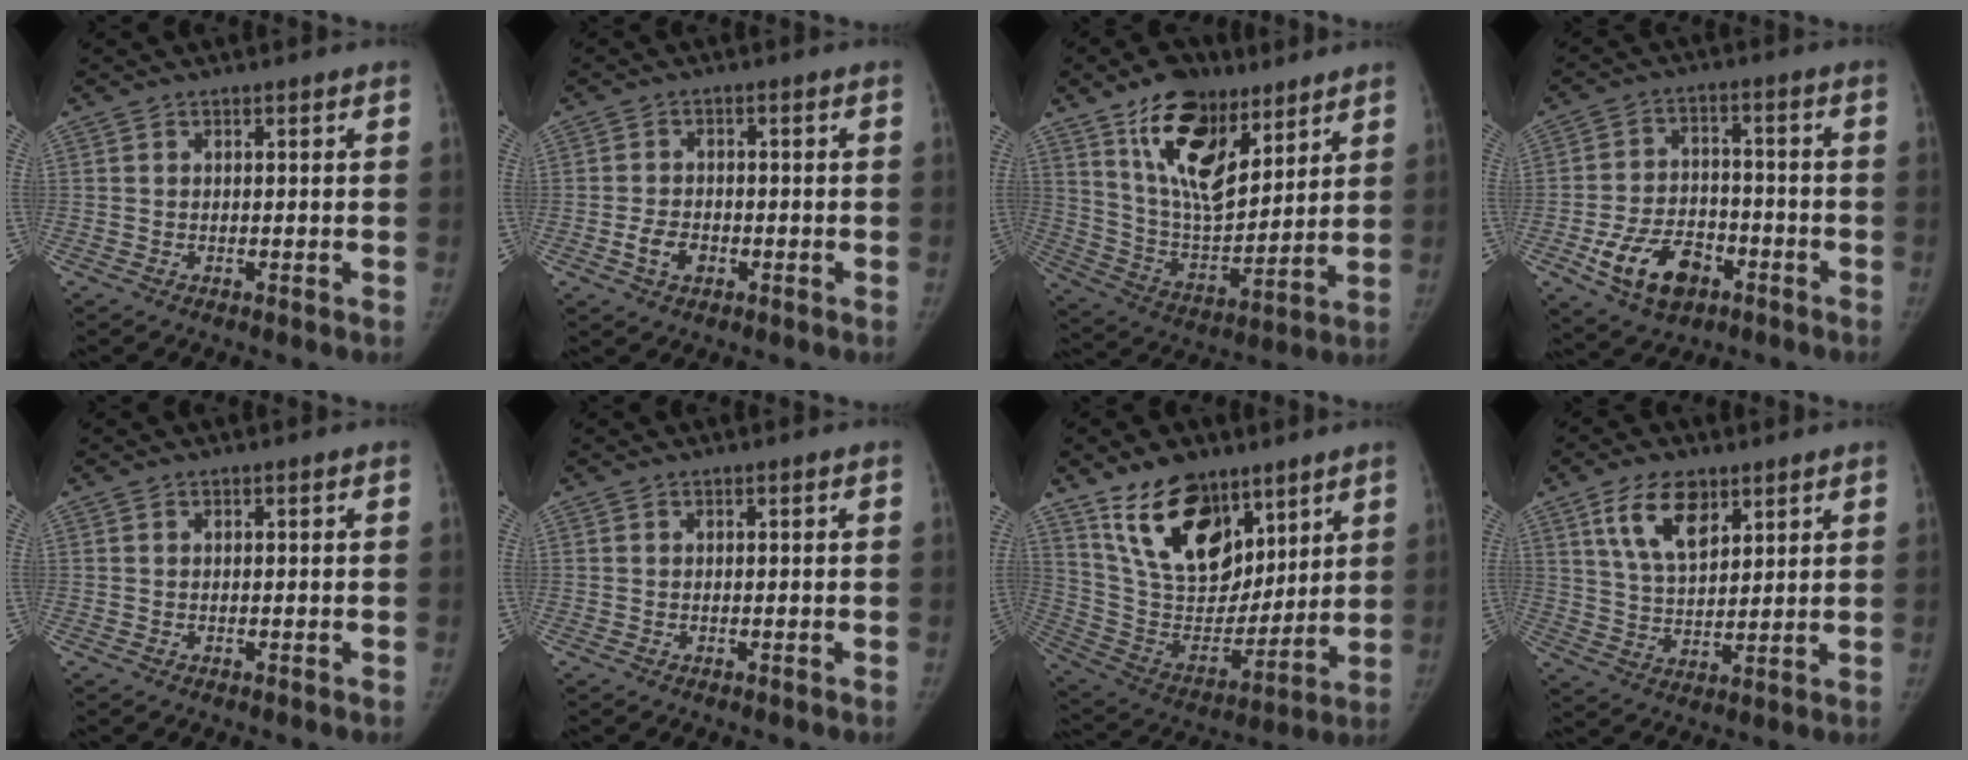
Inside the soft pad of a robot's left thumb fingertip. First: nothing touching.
{"total": 4.0, "force": [-1.6, 2.9, 2.3], "torque": [-0.034, 0.013, -0.027]}
{"total": 18.7, "force": [10.9, 9.4, 12.0], "torque": [-0.158, -0.057, 0.203]}
{"total": 12.4, "force": [-5.8, 8.0, 7.5], "torque": [-0.110, 0.030, -0.091]}
{"total": 0.0}
{"total": 0.0}
{"total": 20.1, "force": [12.4, 11.6, 10.8], "torque": [-0.137, -0.065, 0.235]}
{"total": 10.1, "force": [5.5, 5.3, 6.7], "torque": [-0.100, -0.027, 0.108]}